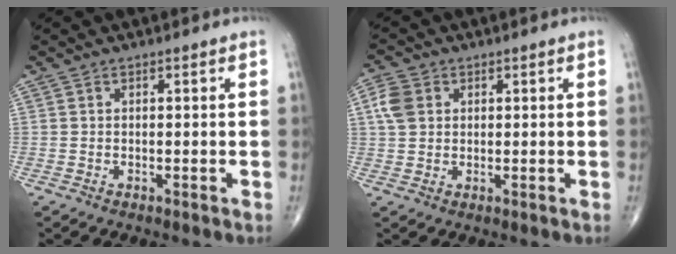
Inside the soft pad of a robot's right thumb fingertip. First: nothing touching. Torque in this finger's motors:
{"motor_torque": [-0.22, 0.24, 0.07, 0.00, 0.03]}